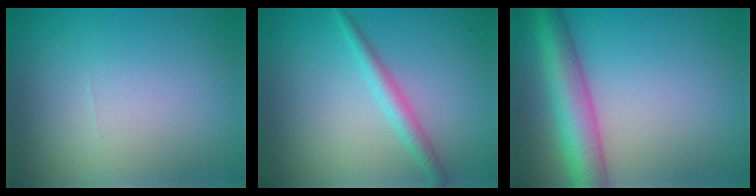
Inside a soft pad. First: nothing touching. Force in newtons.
{"total": 2.2, "press": 2.2, "slide": 0.1}
{"total": 6.6, "press": 6.6, "slide": 0.3}